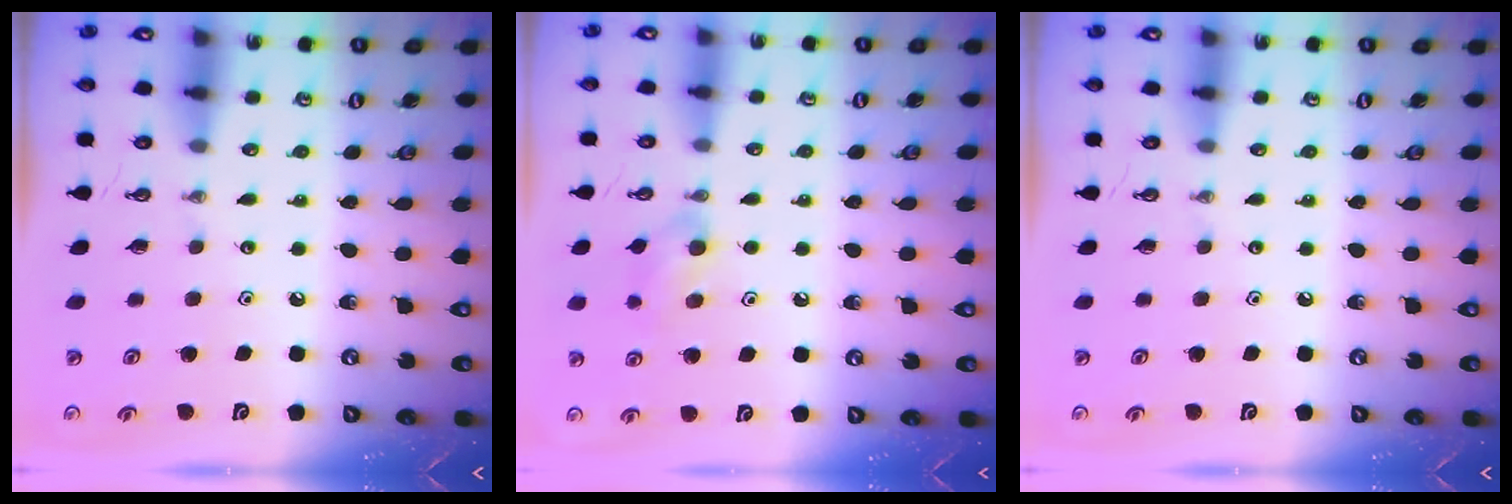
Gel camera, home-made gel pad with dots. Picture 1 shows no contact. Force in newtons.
{"total": 7.7, "press": 7.6, "slide": 1.3}
{"total": 0.0}